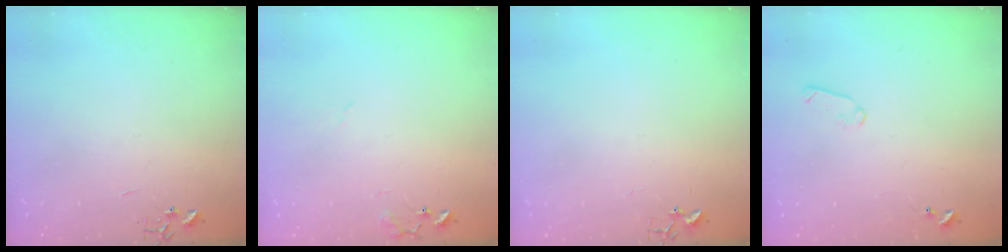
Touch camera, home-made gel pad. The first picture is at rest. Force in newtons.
{"total": 9.5, "press": 9.5, "slide": 0.7}
{"total": 4.0, "press": 3.9, "slide": 0.4}
{"total": 5.2, "press": 5.1, "slide": 1.0}